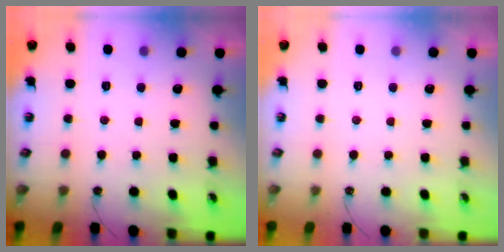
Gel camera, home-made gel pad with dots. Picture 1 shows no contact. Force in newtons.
{"total": 0.0}